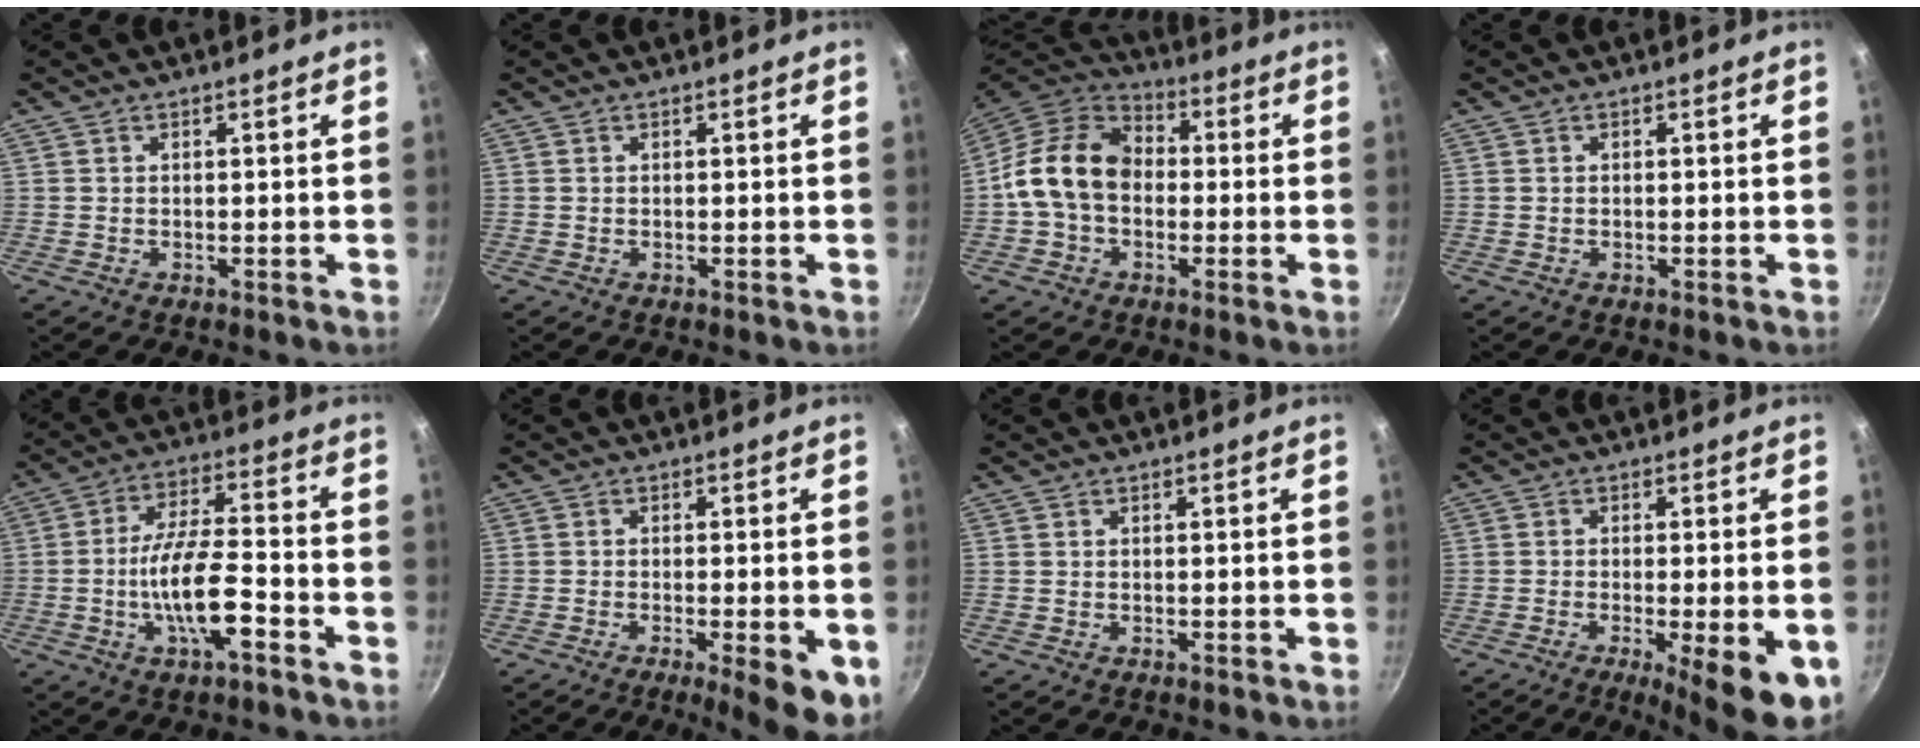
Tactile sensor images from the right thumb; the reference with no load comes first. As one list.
[{"total": 0.0}, {"total": 13.7, "force": [-0.6, 10.2, 9.1], "torque": [-0.132, 0.032, -0.029]}, {"total": 0.0}, {"total": 12.0, "force": [-4.4, 3.5, 10.6], "torque": [-0.189, 0.029, -0.084]}, {"total": 9.1, "force": [-3.4, 2.4, 8.1], "torque": [-0.097, 0.005, -0.044]}, {"total": 0.0}, {"total": 11.4, "force": [-4.2, 2.6, 10.3], "torque": [-0.136, -0.001, -0.055]}]